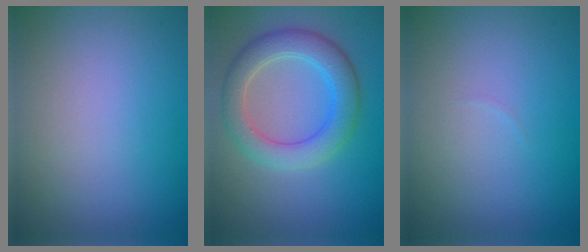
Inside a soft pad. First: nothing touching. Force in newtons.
{"total": 4.8, "press": 4.7, "slide": 0.3}
{"total": 0.0}